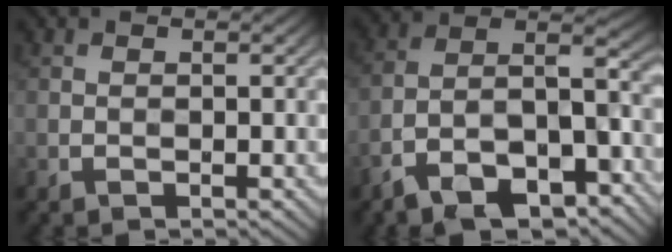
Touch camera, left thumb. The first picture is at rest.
{"total": 15.1, "force": [-9.2, 6.0, 10.3], "torque": [-0.184, -0.021, -0.157]}